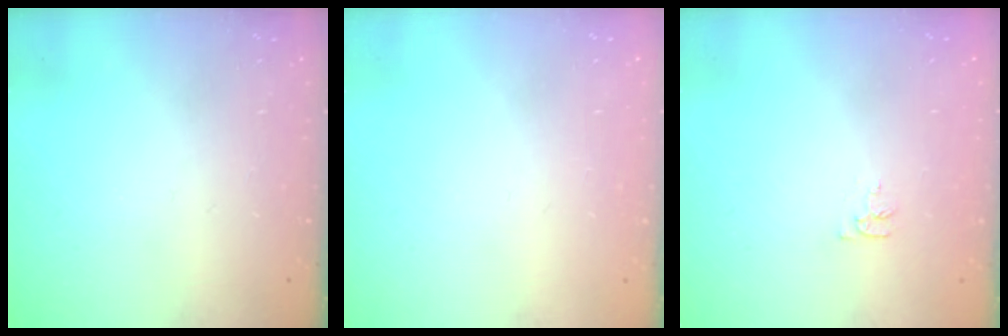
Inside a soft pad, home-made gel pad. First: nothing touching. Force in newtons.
{"total": 0.7, "press": 0.6, "slide": 0.1}
{"total": 4.0, "press": 3.9, "slide": 0.4}